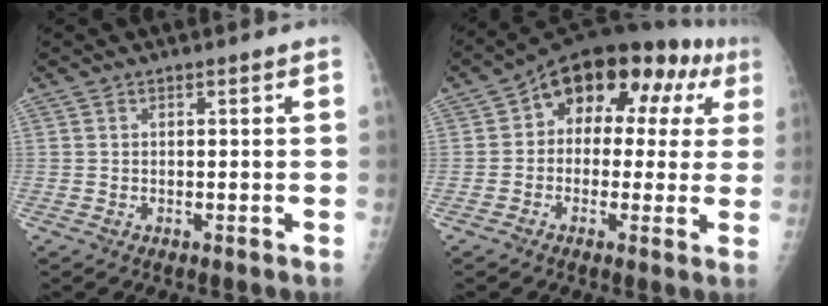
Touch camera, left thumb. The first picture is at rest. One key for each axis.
{"total": 15.7, "fx": 4.5, "fy": 10.0, "fz": 11.2, "tx": -0.094, "ty": 0.032, "tz": 0.049}